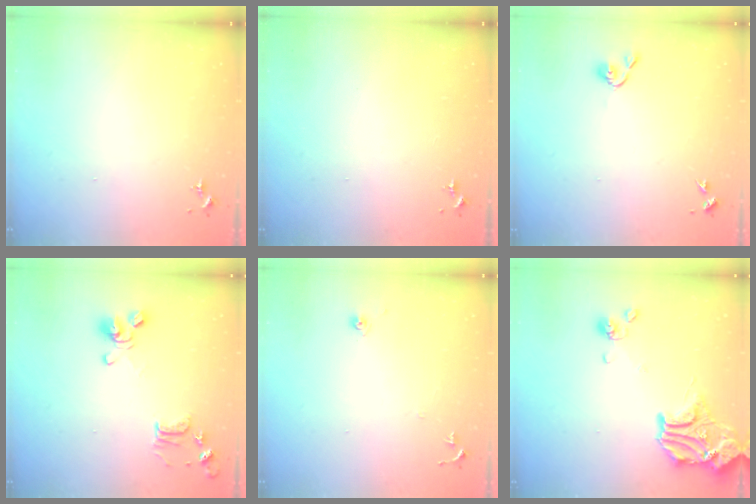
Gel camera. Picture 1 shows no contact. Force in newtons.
{"total": 0.0}
{"total": 3.7, "press": 3.6, "slide": 0.7}
{"total": 11.9, "press": 11.8, "slide": 1.3}
{"total": 6.2, "press": 6.1, "slide": 0.5}
{"total": 16.0, "press": 15.8, "slide": 2.5}